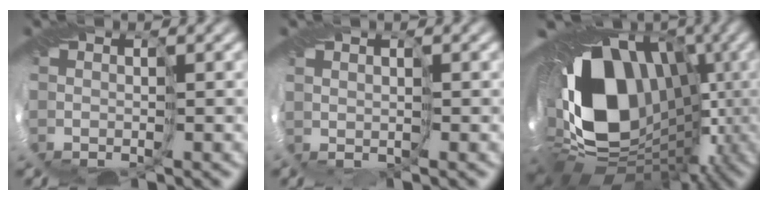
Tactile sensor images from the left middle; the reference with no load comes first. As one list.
[{"total": 1.2, "force": [0.1, 0.7, 0.9], "torque": [-0.021, 0.000, 0.003]}, {"total": 19.2, "force": [-0.7, 14.1, 13.0], "torque": [-0.236, -0.022, -0.003]}]